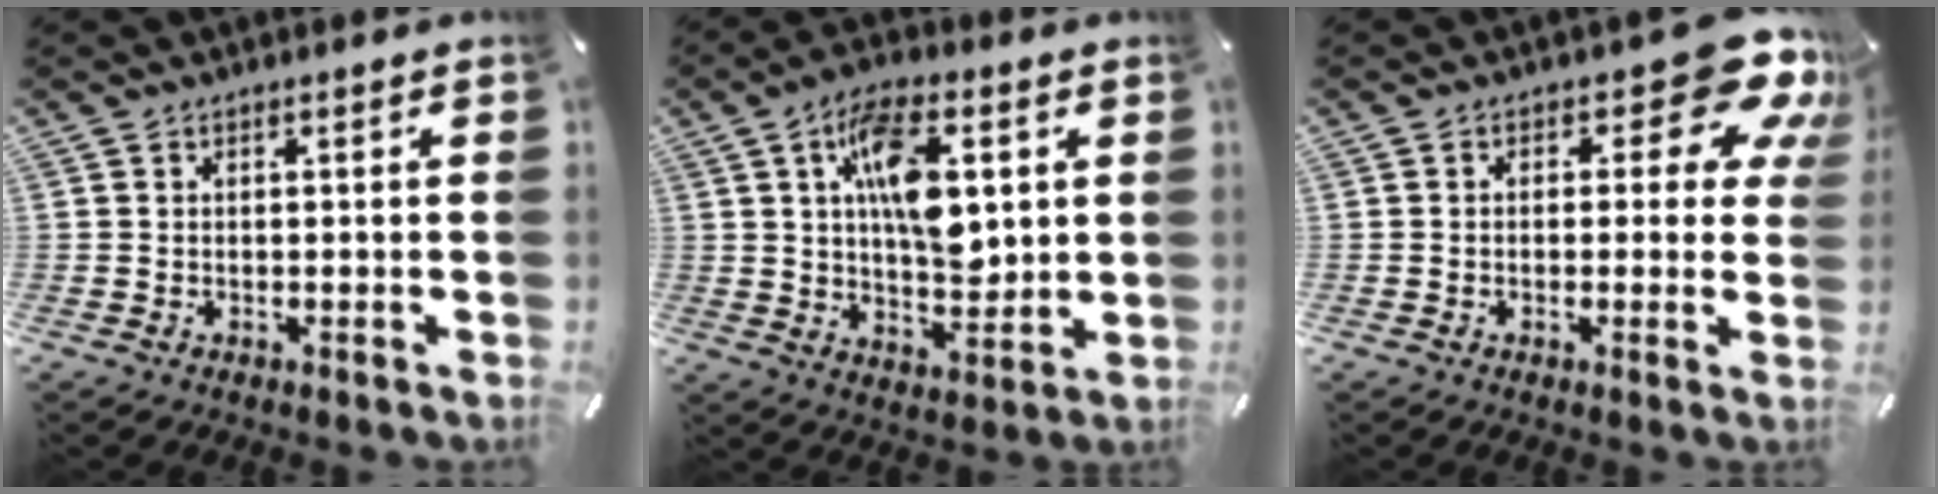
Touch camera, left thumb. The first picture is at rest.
{"total": 14.4, "force": [3.6, 7.8, 11.5], "torque": [-0.183, -0.004, 0.058]}
{"total": 13.1, "force": [6.3, 5.8, 10.0], "torque": [-0.118, -0.043, 0.103]}